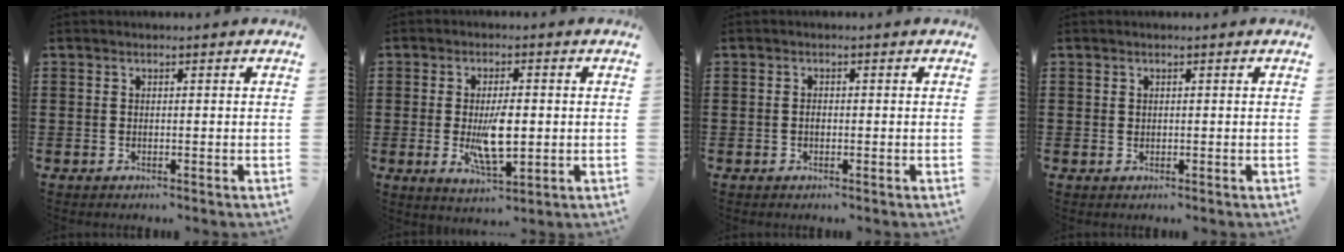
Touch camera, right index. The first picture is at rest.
{"total": 7.0, "force": [-0.5, 2.7, 6.4], "torque": [-0.125, -0.008, -0.014]}
{"total": 0.8, "force": [-0.2, 0.5, 0.6], "torque": [-0.015, -0.001, -0.003]}
{"total": 0.6, "force": [0.3, 0.5, 0.1], "torque": [-0.003, 0.003, 0.006]}